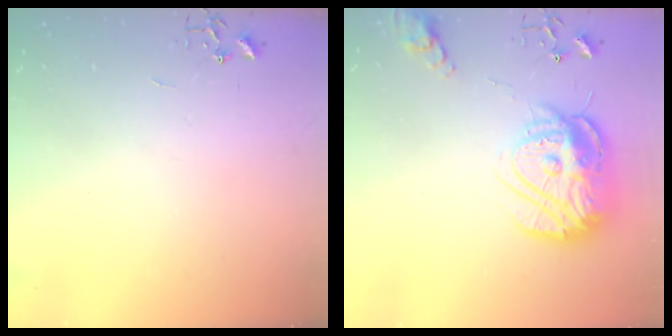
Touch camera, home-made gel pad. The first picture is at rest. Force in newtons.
{"total": 18.8, "press": 18.8, "slide": 1.8}